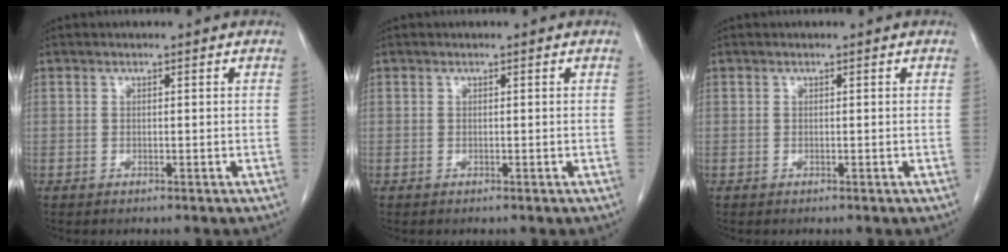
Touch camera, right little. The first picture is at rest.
{"total": 0.0}
{"total": 0.0}